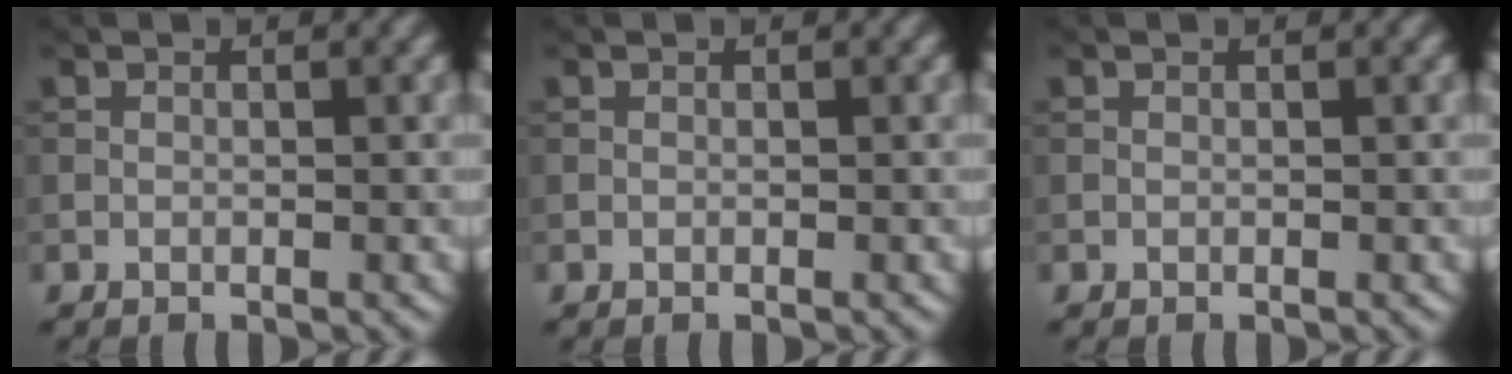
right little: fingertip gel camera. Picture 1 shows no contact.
{"total": 0.0}
{"total": 0.0}